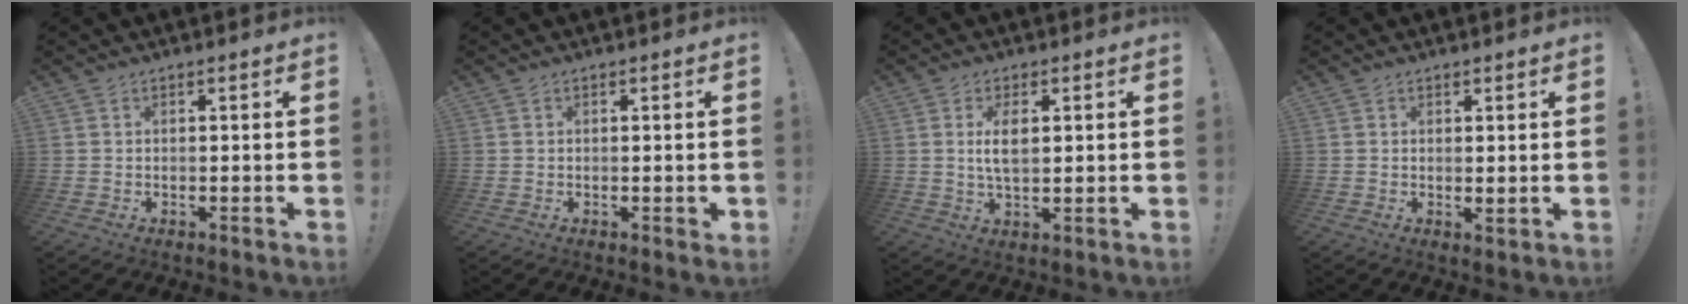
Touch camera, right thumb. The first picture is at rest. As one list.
[{"total": 0.8, "force": [0.2, 0.4, 0.6], "torque": [-0.007, 0.001, 0.004]}, {"total": 5.7, "force": [1.1, 2.4, 5.1], "torque": [-0.094, -0.009, 0.010]}, {"total": 1.5, "force": [1.0, 0.3, 1.0], "torque": [-0.007, -0.008, 0.017]}]